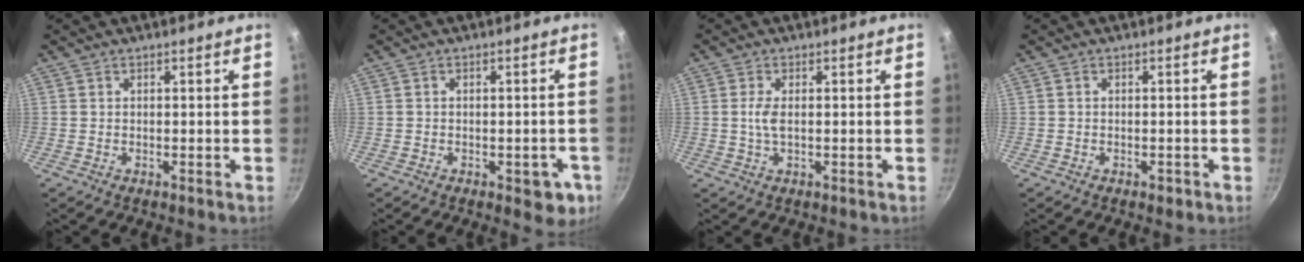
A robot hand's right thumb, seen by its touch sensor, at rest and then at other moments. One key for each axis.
{"total": 5.9, "fx": -2.3, "fy": 3.1, "fz": 4.5, "tx": -0.026, "ty": 0.016, "tz": -0.022}
{"total": 2.7, "fx": 0.1, "fy": 1.0, "fz": 2.6, "tx": -0.061, "ty": 0.001, "tz": -0.001}
{"total": 1.4, "fx": -0.8, "fy": 0.9, "fz": 0.9, "tx": -0.014, "ty": 0.005, "tz": -0.008}